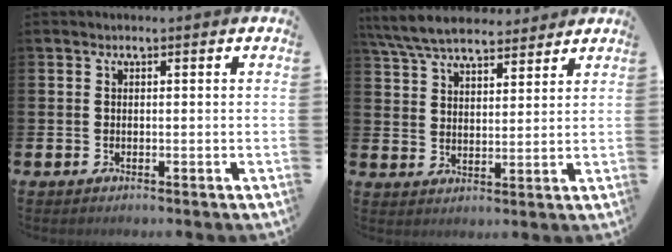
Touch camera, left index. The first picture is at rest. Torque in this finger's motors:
{"motor_torque": [1.03, -1.11, 0.08, 0.21]}